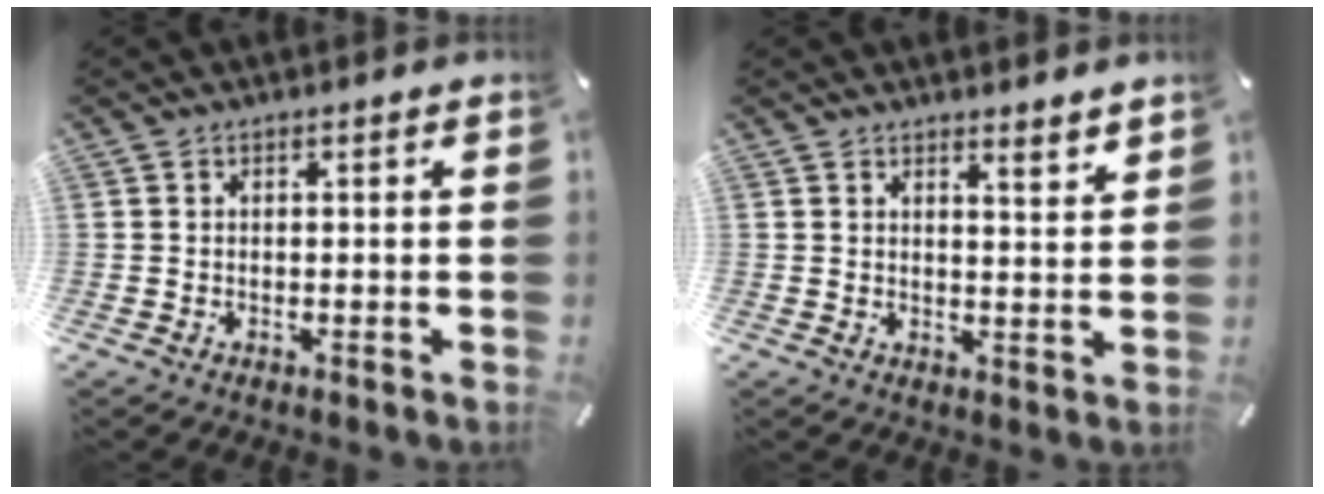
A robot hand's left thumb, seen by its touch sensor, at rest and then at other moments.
{"total": 3.3, "force": [3.3, 0.3, 0.5], "torque": [-0.003, -0.029, 0.057]}